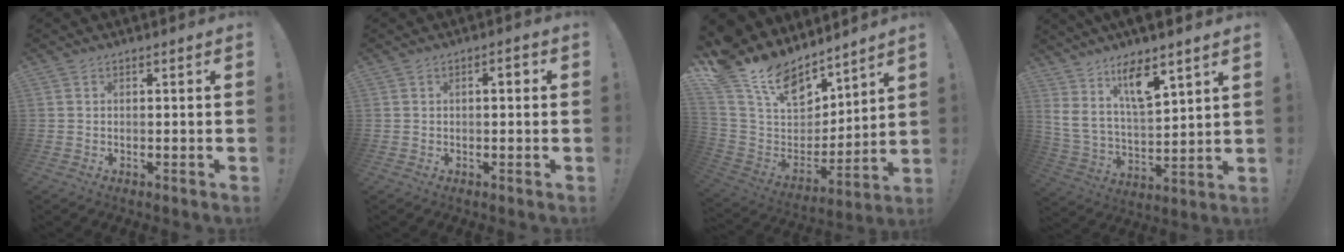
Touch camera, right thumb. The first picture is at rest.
{"total": 2.0, "force": [0.0, 0.9, 1.8], "torque": [-0.021, 0.003, -0.005]}
{"total": 18.4, "force": [12.9, 9.9, 8.7], "torque": [-0.173, -0.082, 0.248]}
{"total": 13.4, "force": [8.4, 4.4, 9.5], "torque": [-0.164, -0.049, 0.140]}